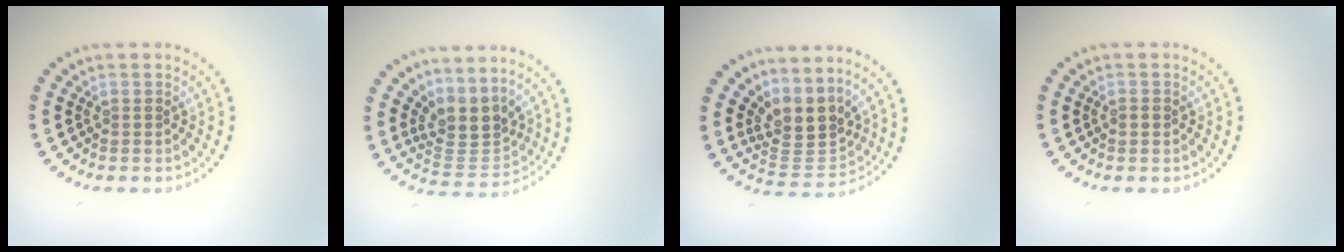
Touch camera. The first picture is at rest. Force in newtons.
{"total": 3.5, "press": 2.6, "slide": 2.3}
{"total": 3.9, "press": 3.0, "slide": 2.5}
{"total": 1.1, "press": 1.1, "slide": 0.1}